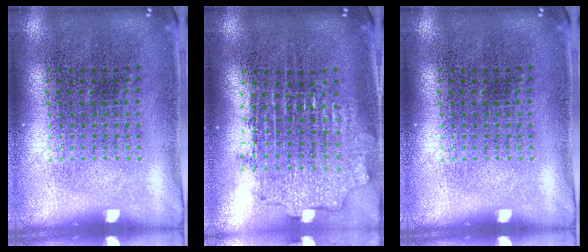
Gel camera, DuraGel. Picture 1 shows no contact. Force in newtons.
{"total": 1.9, "press": 1.4, "slide": 1.3}
{"total": 0.0}